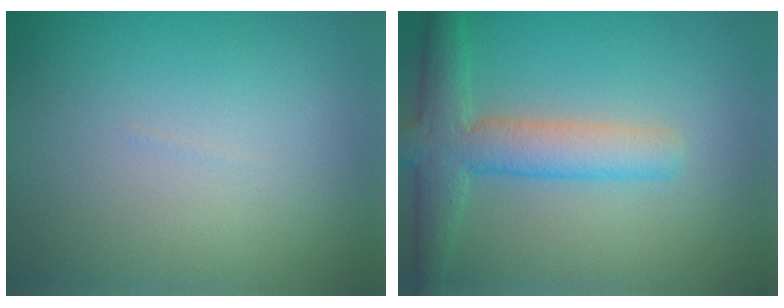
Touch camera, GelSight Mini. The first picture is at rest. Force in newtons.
{"total": 4.9, "press": 4.9, "slide": 0.2}